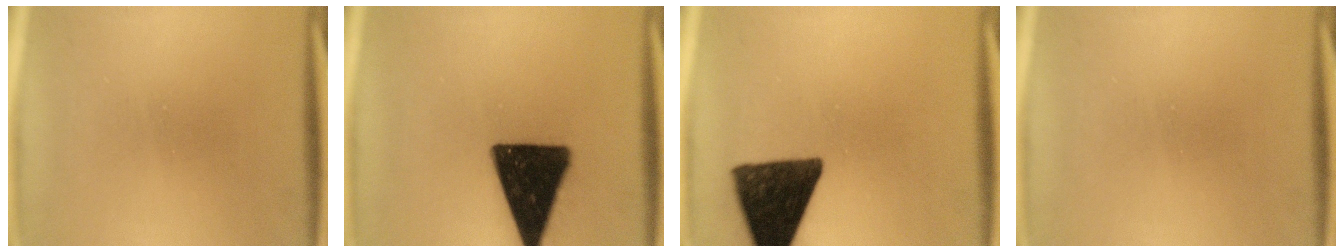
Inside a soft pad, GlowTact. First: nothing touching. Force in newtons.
{"total": 19.3}
{"total": 13.5}
{"total": 0.0}